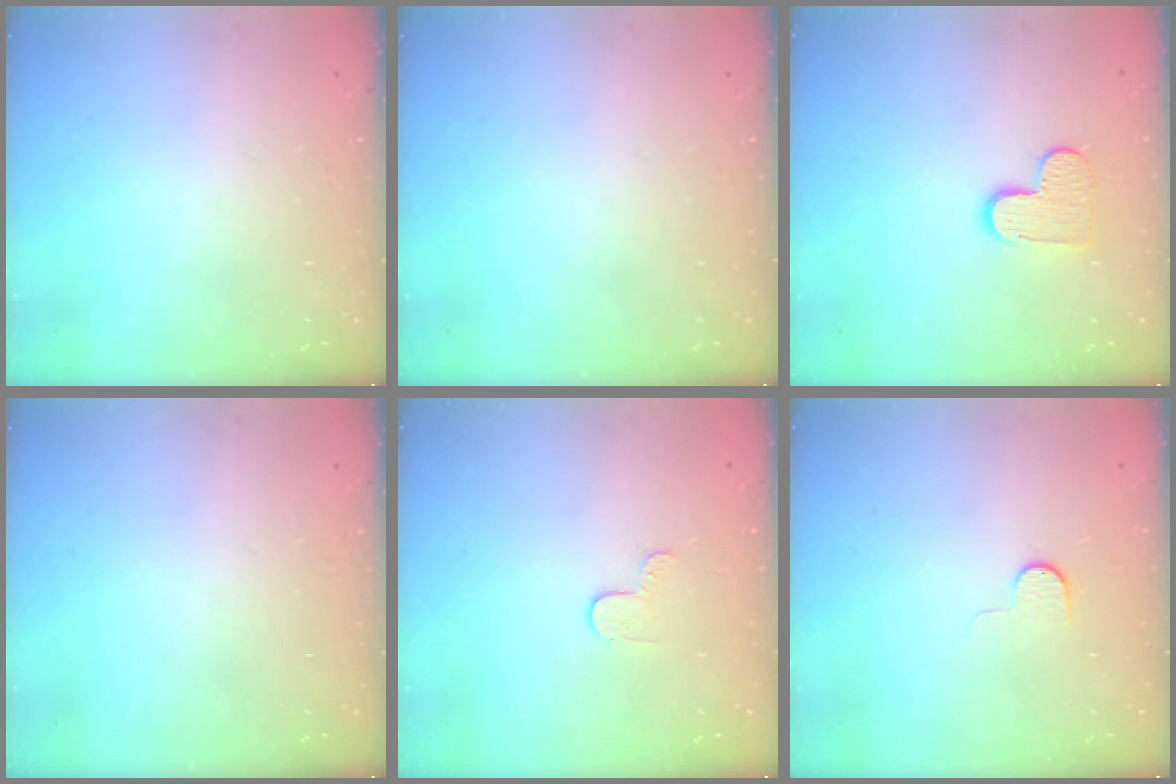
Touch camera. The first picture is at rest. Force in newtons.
{"total": 0.0}
{"total": 9.2, "press": 9.1, "slide": 0.6}
{"total": 0.0}
{"total": 3.7, "press": 3.6, "slide": 0.3}
{"total": 5.0, "press": 5.0, "slide": 0.5}